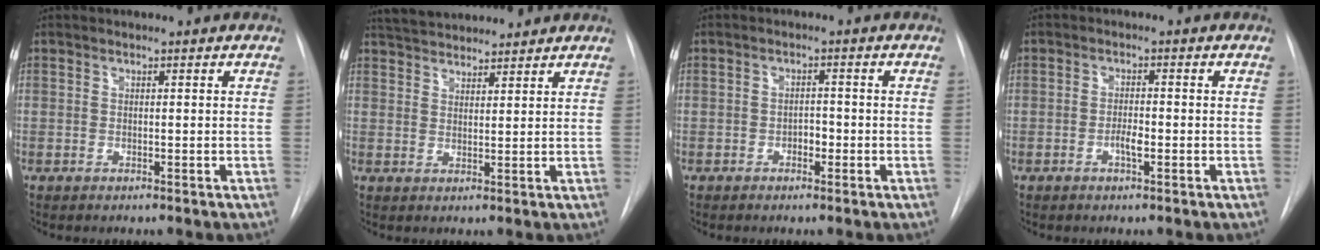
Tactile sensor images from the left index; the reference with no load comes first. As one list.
[{"total": 8.4, "force": [7.9, 1.5, 2.4], "torque": [-0.045, 0.030, 0.128]}, {"total": 1.6, "force": [-0.7, 0.9, 1.0], "torque": [-0.012, 0.005, -0.013]}, {"total": 2.0, "force": [-0.8, 0.4, 1.8], "torque": [-0.031, 0.002, -0.015]}]